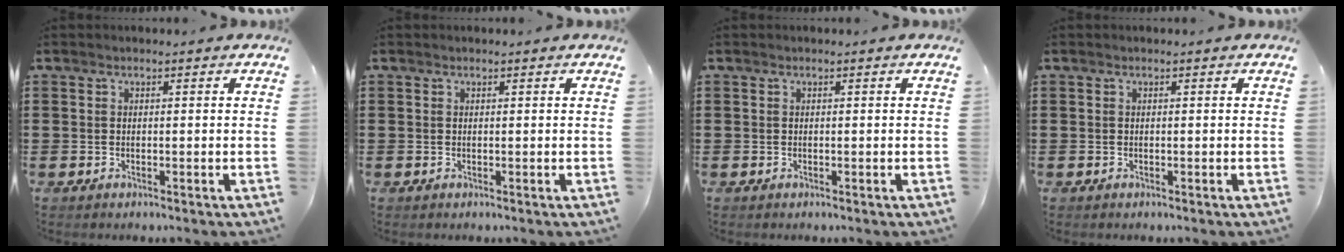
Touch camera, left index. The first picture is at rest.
{"total": 0.0}
{"total": 0.0}
{"total": 0.0}